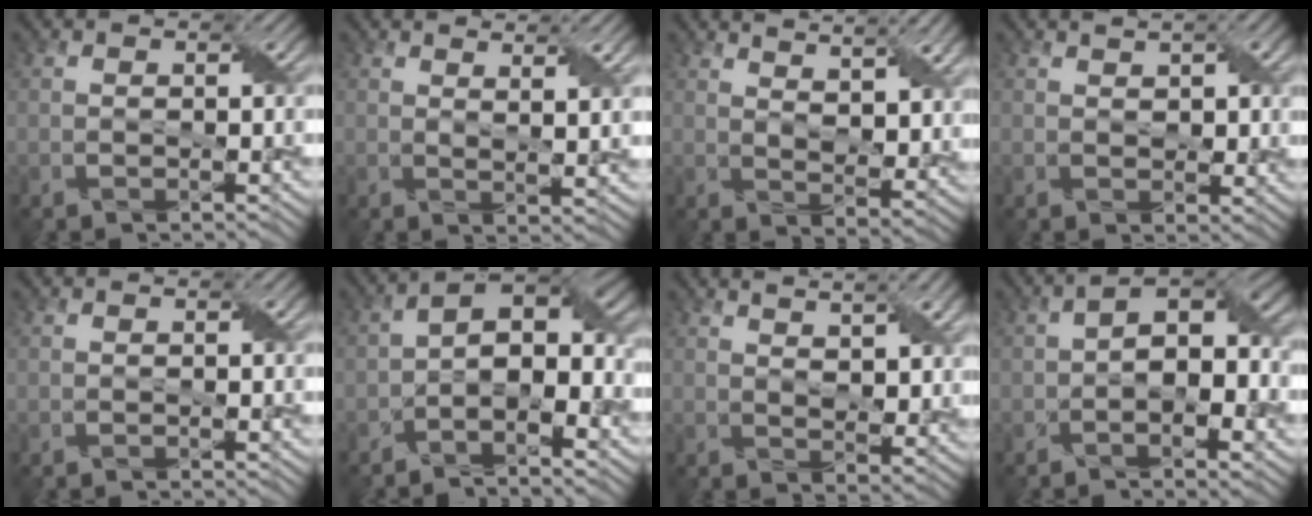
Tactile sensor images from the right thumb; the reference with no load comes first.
{"total": 3.5, "force": [2.2, 0.4, 2.7], "torque": [-0.057, -0.003, 0.041]}
{"total": 7.7, "force": [5.3, 2.5, 5.1], "torque": [-0.089, -0.003, 0.086]}
{"total": 2.8, "force": [1.3, 1.5, 1.9], "torque": [-0.034, -0.002, 0.030]}
{"total": 0.0}
{"total": 8.6, "force": [-2.7, 4.1, 7.1], "torque": [-0.111, 0.003, -0.055]}
{"total": 5.6, "force": [3.4, 1.9, 4.0], "torque": [-0.066, -0.005, 0.065]}
{"total": 8.5, "force": [-1.4, 4.0, 7.3], "torque": [-0.120, 0.002, -0.023]}